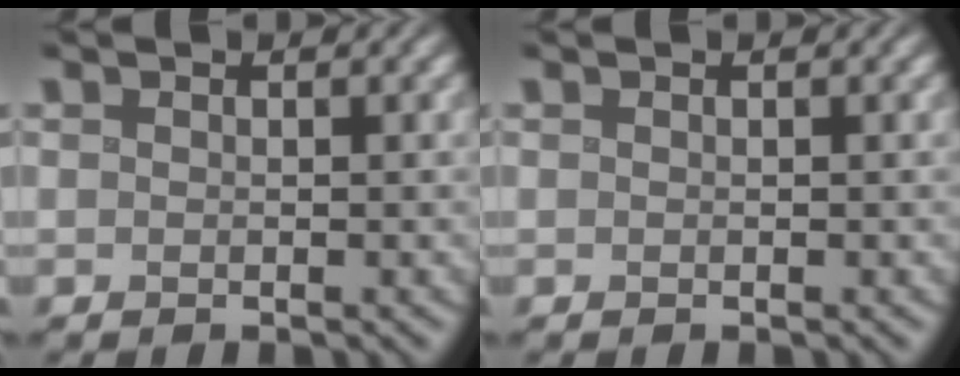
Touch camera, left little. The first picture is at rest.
{"total": 0.0}